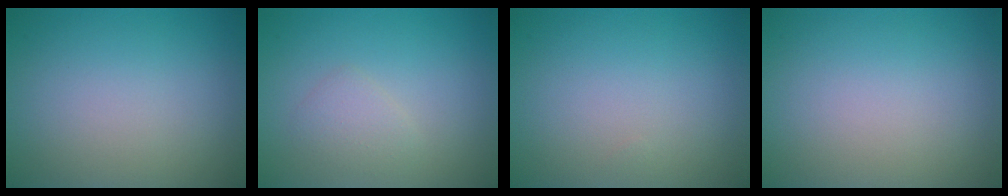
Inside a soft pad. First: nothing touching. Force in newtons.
{"total": 1.6, "press": 1.6, "slide": 0.0}
{"total": 0.0}
{"total": 0.0}